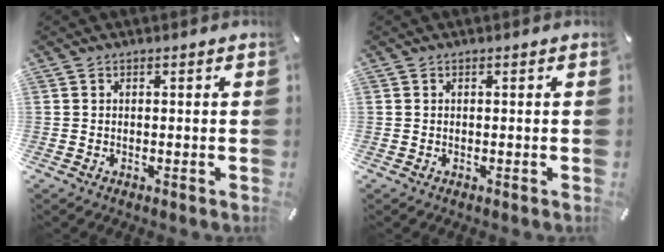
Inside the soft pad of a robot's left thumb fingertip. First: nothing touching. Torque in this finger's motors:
{"motor_torque": [0.00, 0.00, 0.00, 0.00, 0.00]}